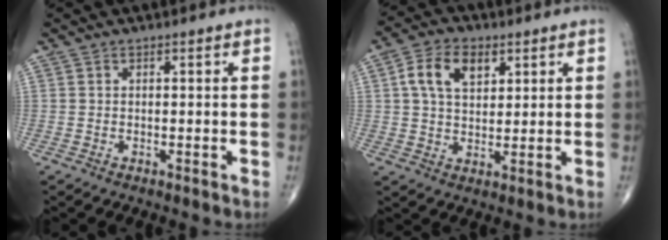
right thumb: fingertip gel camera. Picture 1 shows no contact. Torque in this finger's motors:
{"motor_torque": [-0.07, 0.21, 0.12, 0.08, 0.16]}